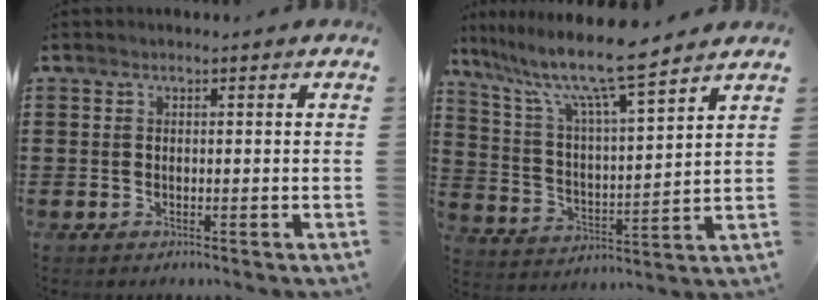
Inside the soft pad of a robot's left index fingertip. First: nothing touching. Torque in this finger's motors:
{"motor_torque": [1.13, -1.01, 0.70, 0.21]}